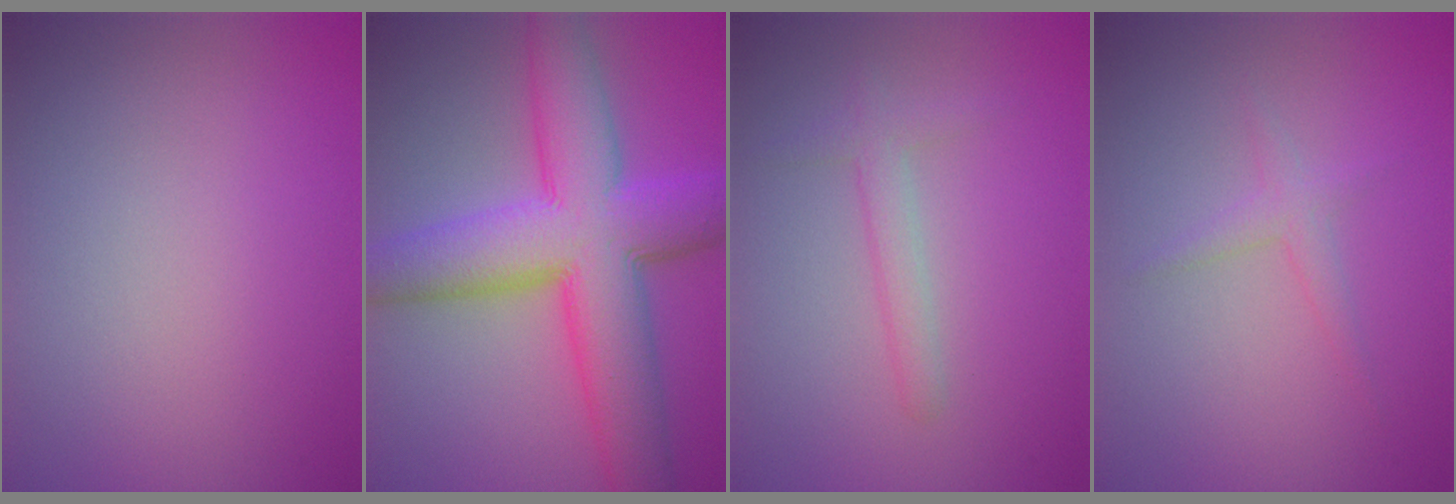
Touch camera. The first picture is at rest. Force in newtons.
{"total": 11.6, "press": 11.6, "slide": 0.1}
{"total": 2.0, "press": 2.0, "slide": 0.1}
{"total": 1.4, "press": 1.4, "slide": 0.0}